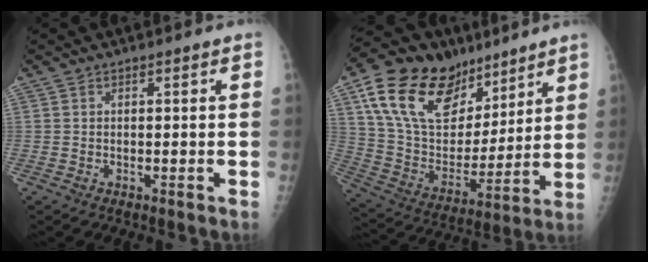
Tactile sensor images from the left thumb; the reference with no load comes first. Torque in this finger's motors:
{"motor_torque": [0.58, 0.50, 1.53, -1.22, 0.34]}